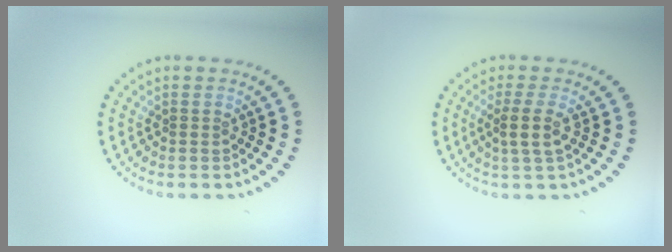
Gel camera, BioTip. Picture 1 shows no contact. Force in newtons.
{"total": 2.3, "press": 1.9, "slide": 1.3}